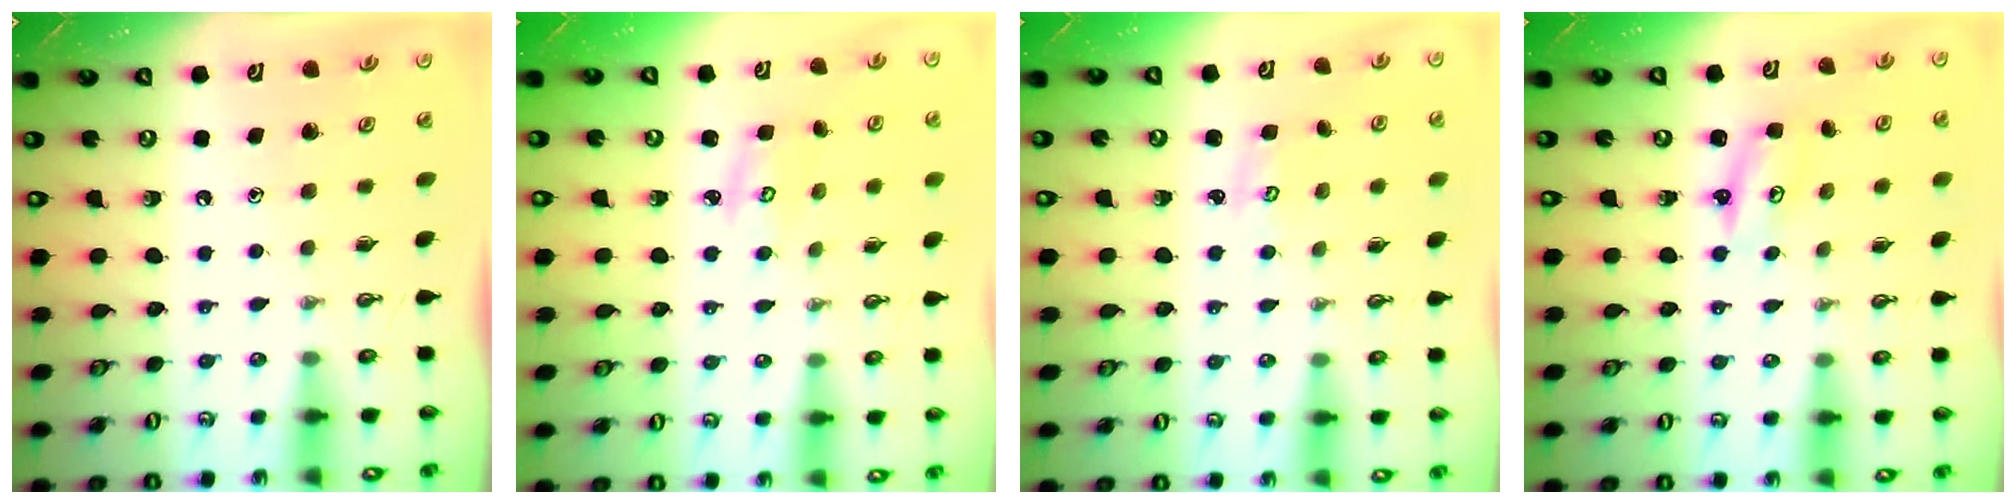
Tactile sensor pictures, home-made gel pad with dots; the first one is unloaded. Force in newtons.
{"total": 3.2, "press": 3.2, "slide": 0.2}
{"total": 1.8, "press": 1.8, "slide": 0.2}
{"total": 2.6, "press": 2.6, "slide": 0.2}